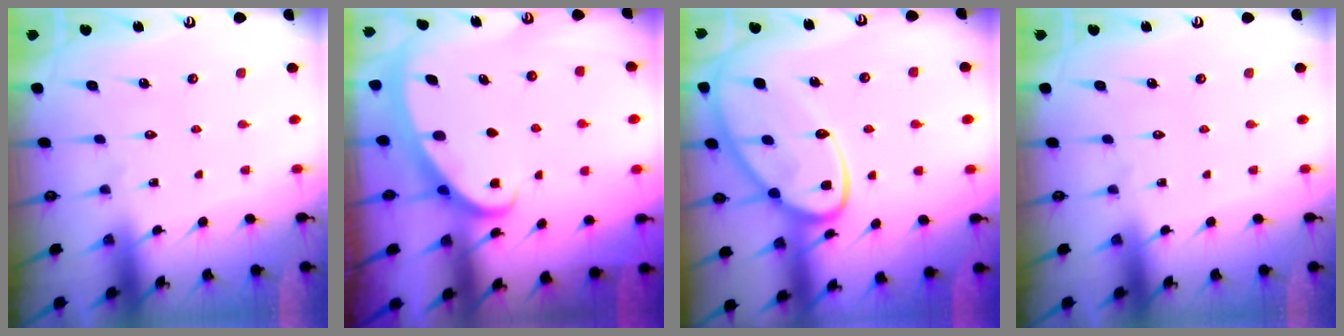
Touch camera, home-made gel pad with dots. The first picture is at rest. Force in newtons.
{"total": 2.4, "press": 2.4, "slide": 0.4}
{"total": 19.2, "press": 19.1, "slide": 1.7}
{"total": 0.0}